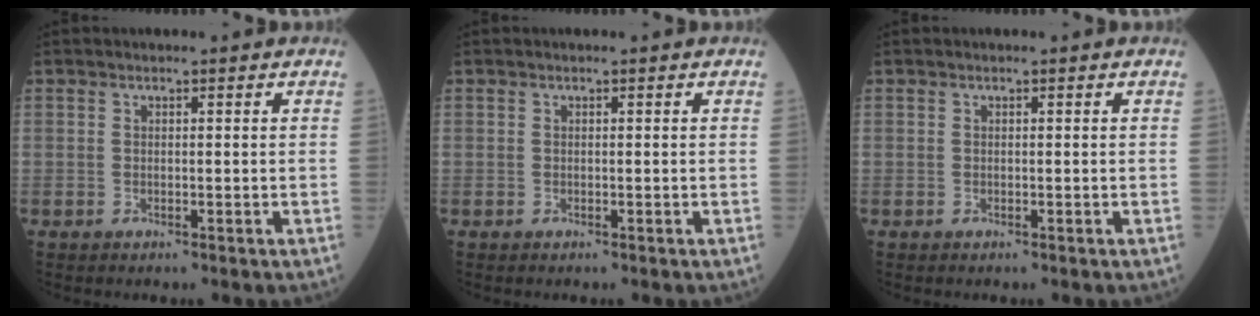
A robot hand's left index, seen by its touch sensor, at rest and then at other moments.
{"total": 0.0}
{"total": 0.0}